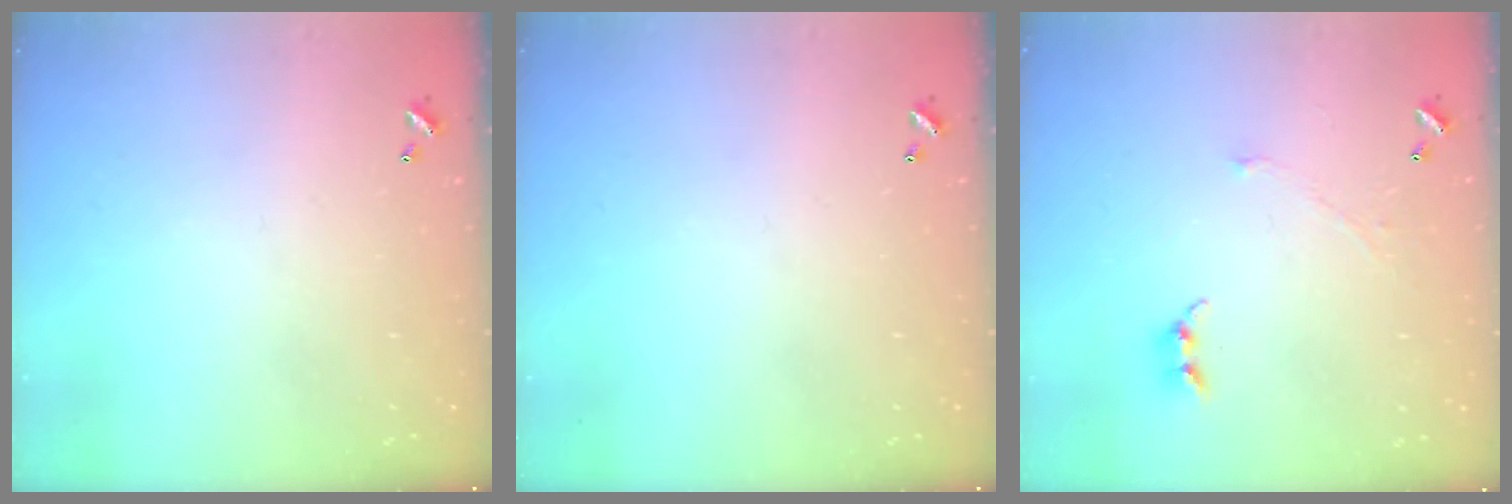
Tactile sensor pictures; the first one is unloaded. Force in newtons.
{"total": 0.0}
{"total": 2.3, "press": 2.2, "slide": 0.3}